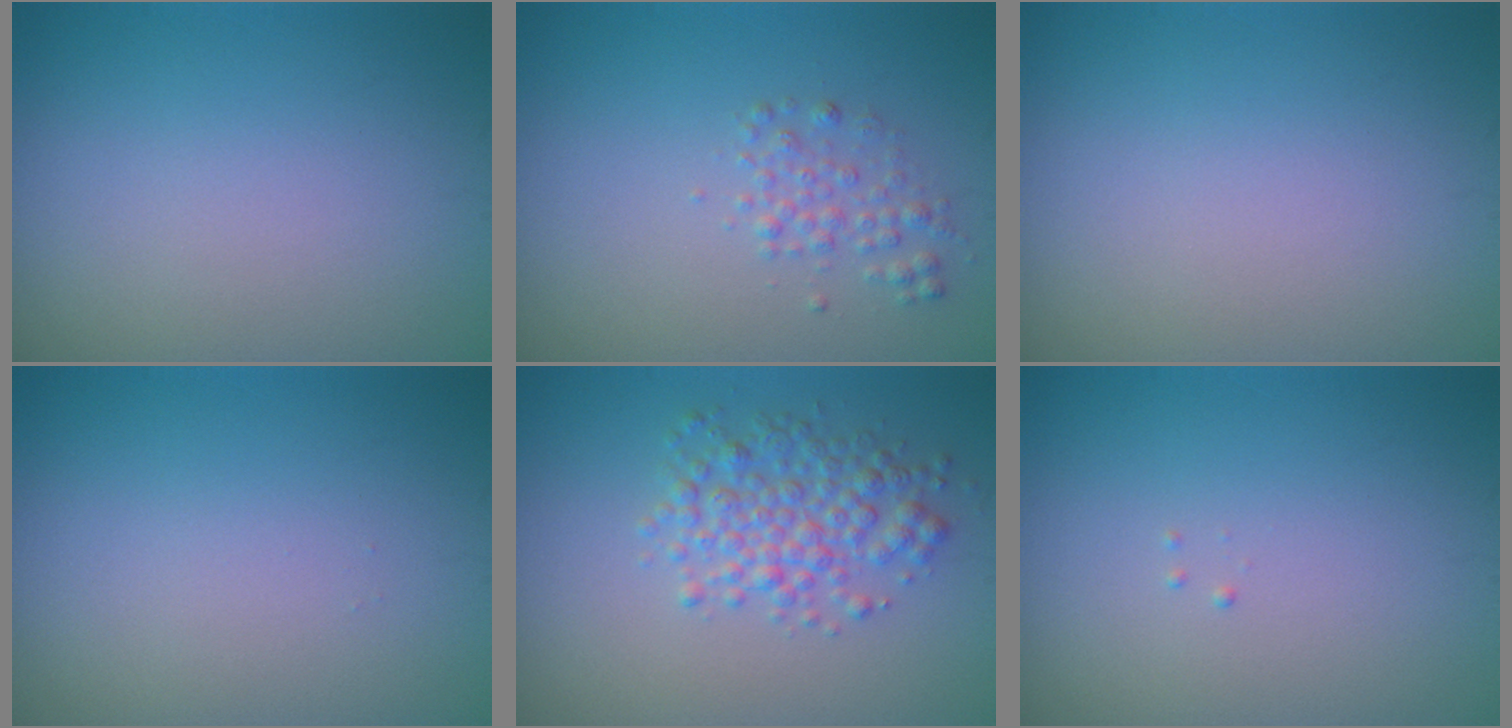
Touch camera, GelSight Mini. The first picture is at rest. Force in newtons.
{"total": 1.6, "press": 1.6, "slide": 0.0}
{"total": 0.0}
{"total": 0.0}
{"total": 3.8, "press": 3.8, "slide": 0.1}
{"total": 0.0}